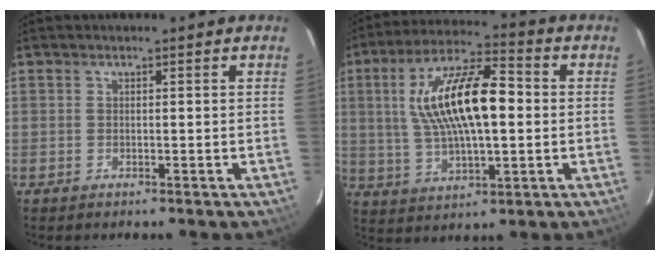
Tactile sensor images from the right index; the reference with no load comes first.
{"total": 17.1, "force": [1.9, 6.2, 15.8], "torque": [-0.297, 0.020, 0.037]}